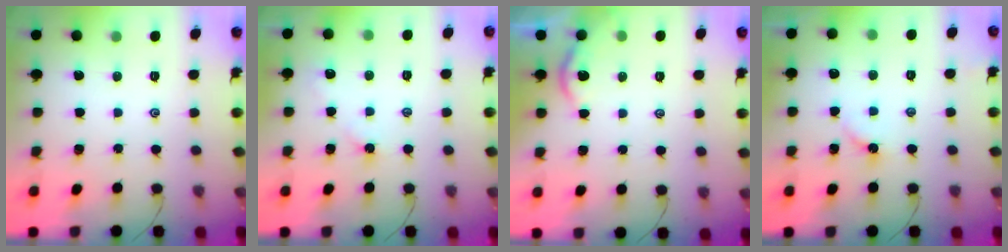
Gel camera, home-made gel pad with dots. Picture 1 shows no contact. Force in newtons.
{"total": 2.2, "press": 2.1, "slide": 0.4}
{"total": 1.8, "press": 1.8, "slide": 0.3}
{"total": 2.5, "press": 2.4, "slide": 0.4}